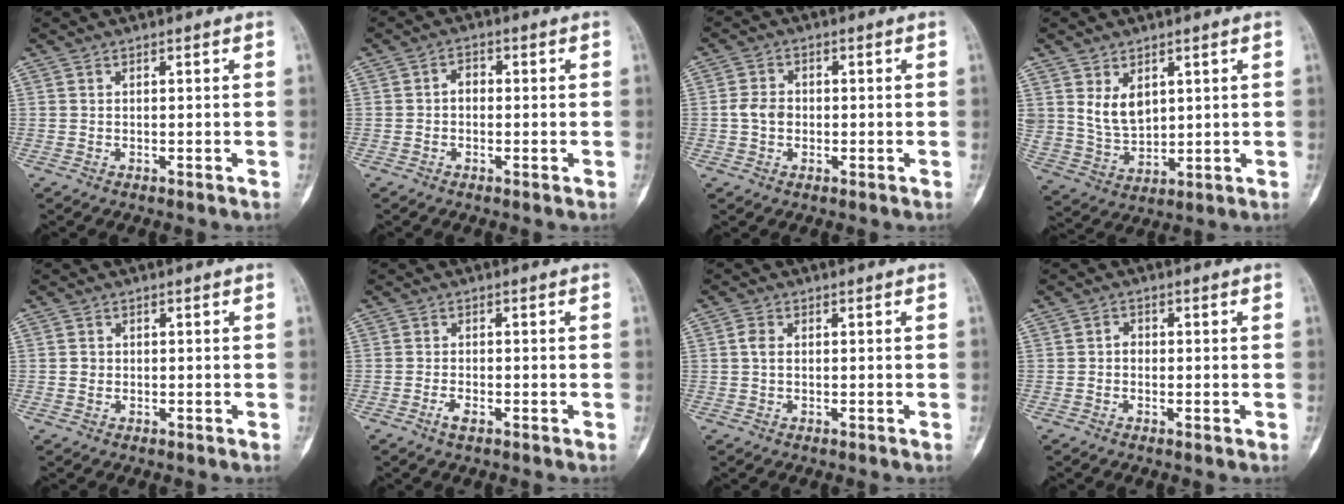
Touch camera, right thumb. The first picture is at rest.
{"total": 2.3, "force": [-0.2, 1.6, 1.7], "torque": [-0.014, 0.006, -0.013]}
{"total": 3.7, "force": [-0.3, 3.0, 2.1], "torque": [-0.029, 0.009, -0.011]}
{"total": 7.6, "force": [2.9, 5.2, 4.8], "torque": [-0.072, -0.023, 0.072]}
{"total": 1.2, "force": [-0.1, 1.1, 0.4], "torque": [-0.002, 0.003, 0.000]}
{"total": 1.8, "force": [-1.0, 0.7, 1.3], "torque": [-0.029, 0.003, -0.021]}
{"total": 2.1, "force": [0.3, 1.5, 1.5], "torque": [-0.031, 0.004, 0.003]}
{"total": 1.6, "force": [-0.2, 1.2, 1.1], "torque": [-0.007, 0.004, -0.011]}